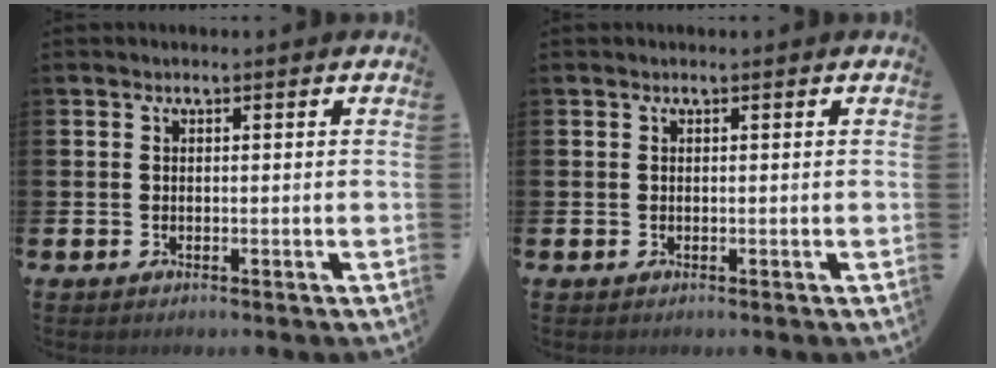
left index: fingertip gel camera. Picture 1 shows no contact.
{"total": 0.0}